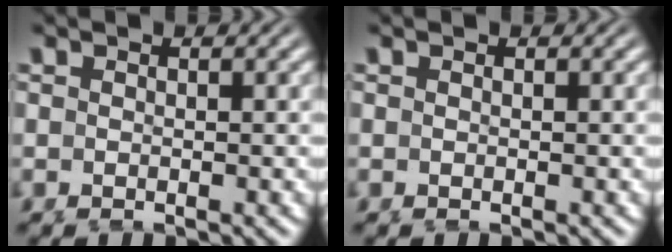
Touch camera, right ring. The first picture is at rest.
{"total": 0.0}